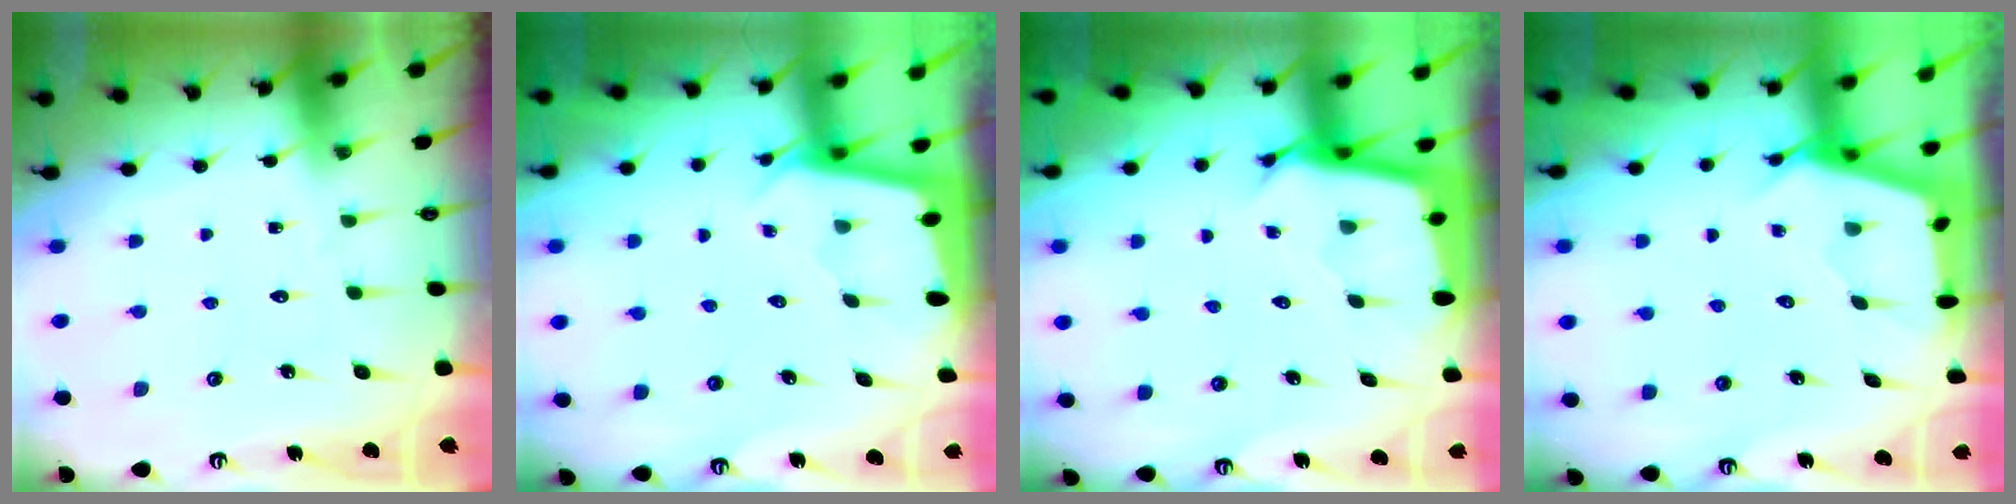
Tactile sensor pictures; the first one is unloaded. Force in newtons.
{"total": 1.9, "press": 1.9, "slide": 0.1}
{"total": 2.7, "press": 2.7, "slide": 0.1}
{"total": 2.7, "press": 2.7, "slide": 0.3}